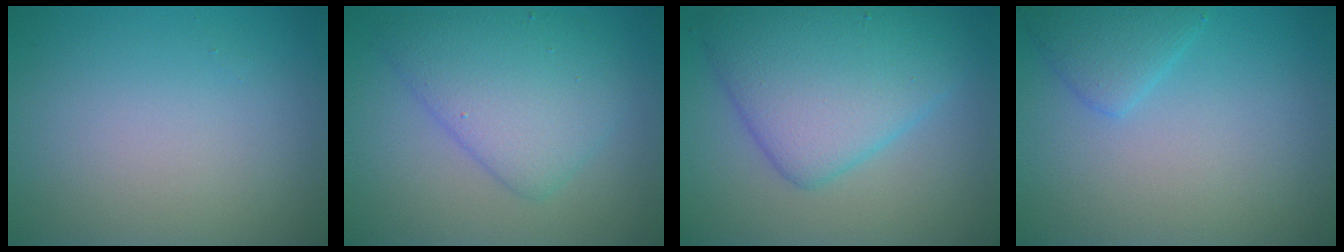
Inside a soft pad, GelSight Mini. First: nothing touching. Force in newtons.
{"total": 5.4, "press": 5.4, "slide": 0.1}
{"total": 7.5, "press": 7.5, "slide": 0.4}
{"total": 2.2, "press": 2.2, "slide": 0.2}